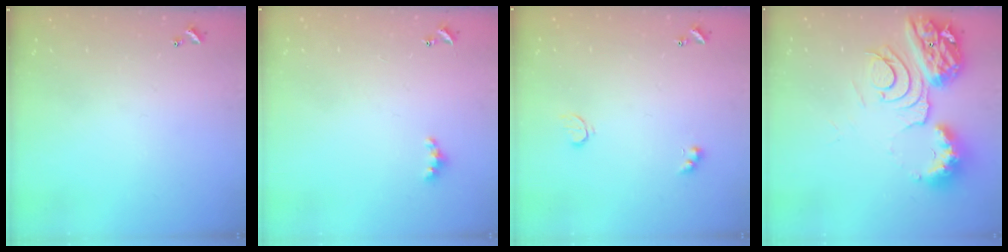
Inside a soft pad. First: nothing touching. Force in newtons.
{"total": 4.1, "press": 4.1, "slide": 0.4}
{"total": 4.5, "press": 4.5, "slide": 0.8}
{"total": 14.1, "press": 14.1, "slide": 1.5}